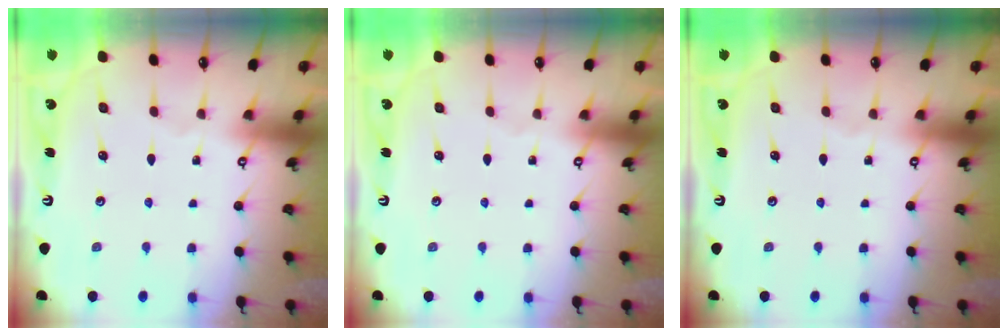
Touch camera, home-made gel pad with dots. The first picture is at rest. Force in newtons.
{"total": 0.0}
{"total": 0.0}